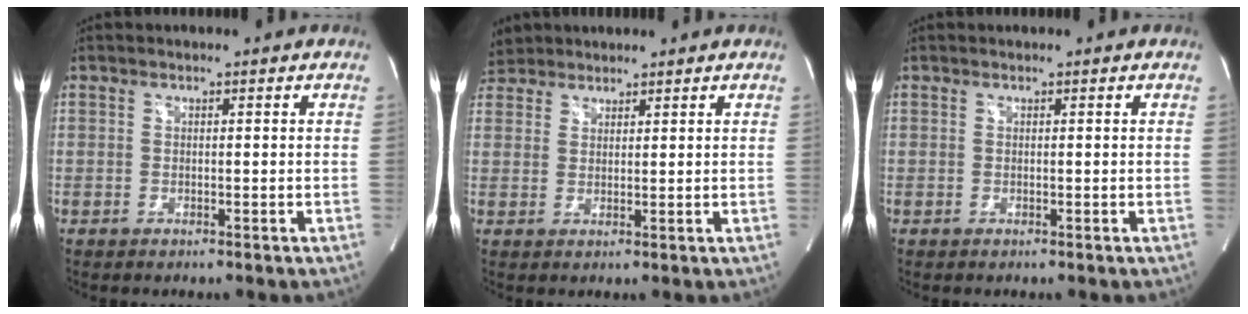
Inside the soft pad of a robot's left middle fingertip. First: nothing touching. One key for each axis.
{"total": 4.1, "fx": 3.7, "fy": 1.7, "fz": -0.4, "tx": 0.002, "ty": 0.014, "tz": 0.073}
{"total": 0.0}